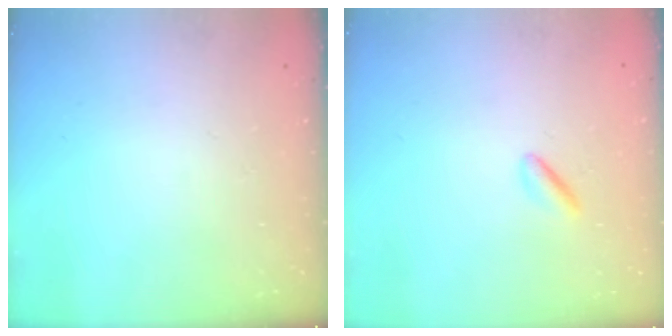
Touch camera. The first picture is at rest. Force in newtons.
{"total": 1.8, "press": 1.7, "slide": 0.8}